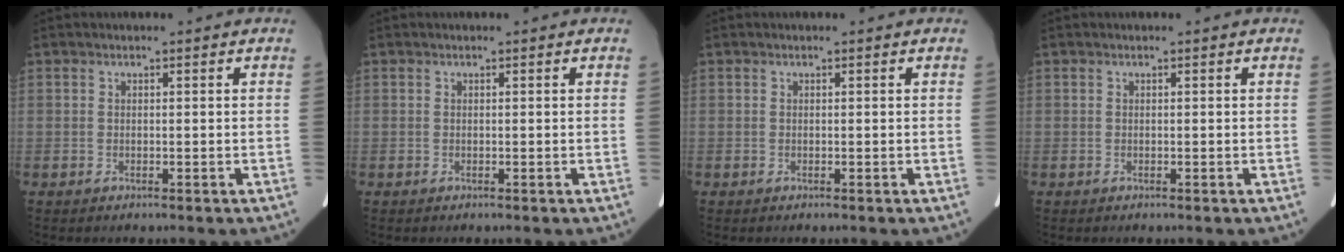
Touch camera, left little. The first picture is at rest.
{"total": 0.0}
{"total": 0.0}
{"total": 0.0}